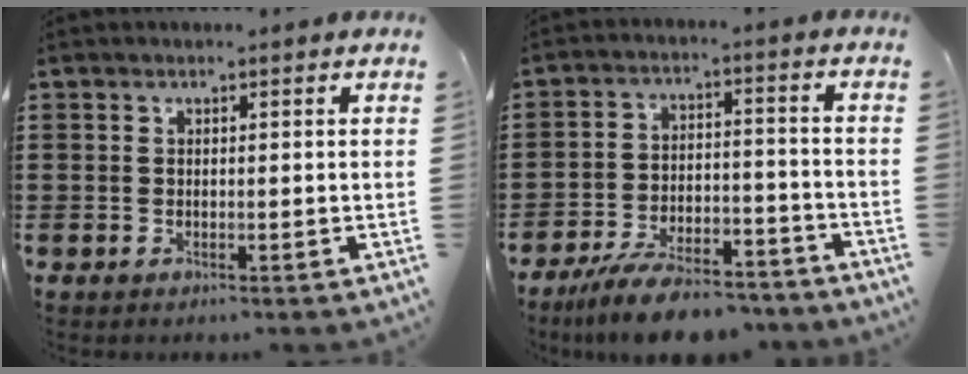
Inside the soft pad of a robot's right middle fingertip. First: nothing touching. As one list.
[{"total": 8.8, "force": [-8.0, 1.5, 3.6], "torque": [-0.062, 0.017, -0.150]}]